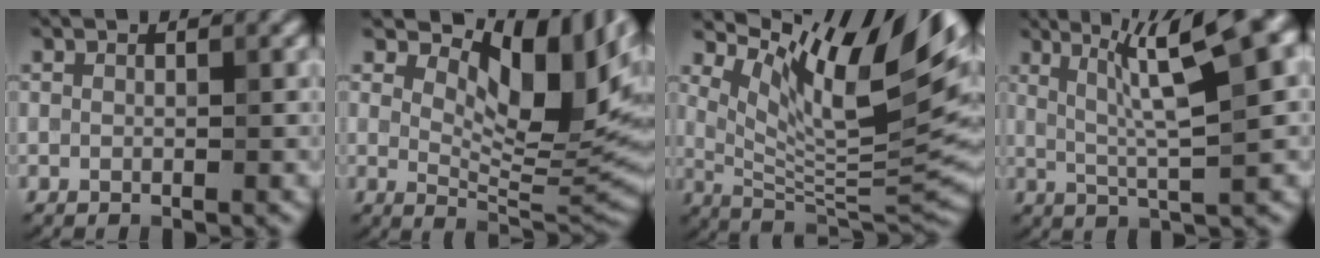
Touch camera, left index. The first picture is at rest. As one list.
[{"total": 11.3, "force": [4.7, 4.9, 9.1], "torque": [-0.128, -0.001, 0.082]}, {"total": 13.7, "force": [7.4, 4.0, 10.8], "torque": [-0.180, 0.005, 0.140]}, {"total": 9.1, "force": [3.5, 1.6, 8.3], "torque": [-0.124, 0.023, 0.062]}]